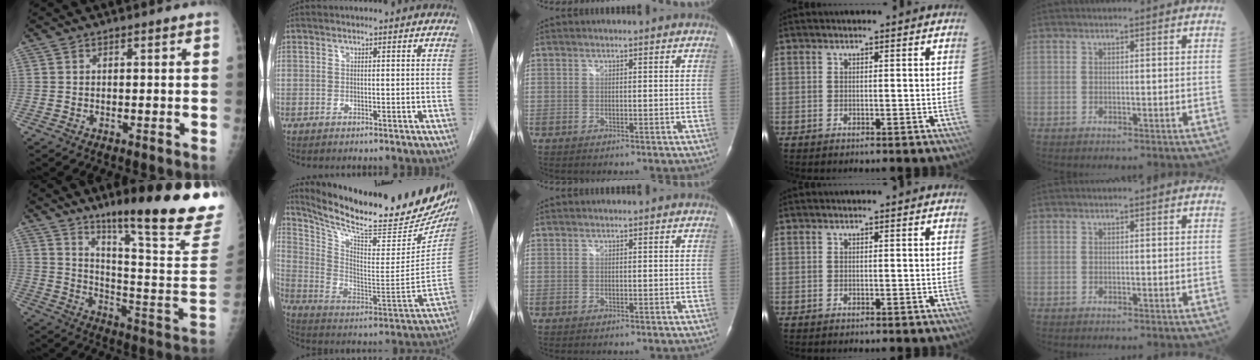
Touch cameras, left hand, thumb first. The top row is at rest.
{"thumb": {"total": 24.7, "force": [17.0, 1.8, 17.8], "torque": [-0.235, -0.111, 0.250]}, "index": {"total": 29.1, "force": [23.9, 5.1, 15.7], "torque": [-0.257, -0.071, 0.337]}}